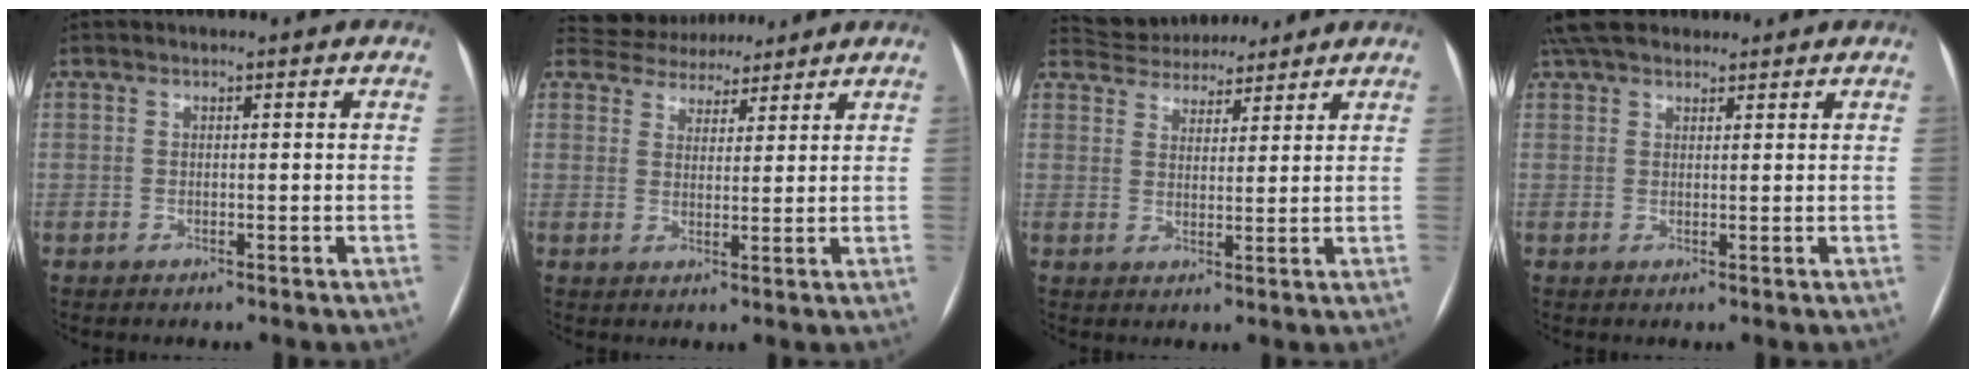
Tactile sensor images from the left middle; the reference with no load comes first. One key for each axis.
{"total": 7.9, "fx": 7.2, "fy": 3.0, "fz": 0.7, "tx": -0.008, "ty": 0.021, "tz": 0.107}
{"total": 9.5, "fx": 8.8, "fy": 2.9, "fz": 2.0, "tx": -0.032, "ty": 0.023, "tz": 0.139}
{"total": 7.9, "fx": 6.6, "fy": 3.1, "fz": 3.1, "tx": -0.051, "ty": 0.041, "tz": 0.119}